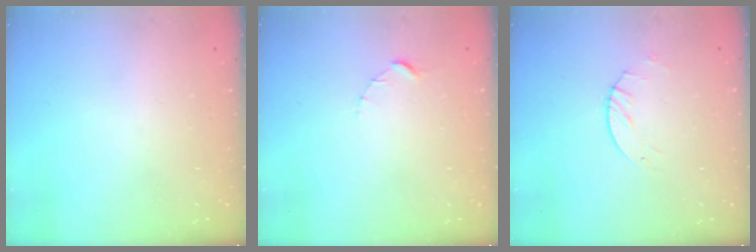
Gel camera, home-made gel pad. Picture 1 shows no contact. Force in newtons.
{"total": 1.5, "press": 1.5, "slide": 0.2}
{"total": 2.6, "press": 2.6, "slide": 0.3}